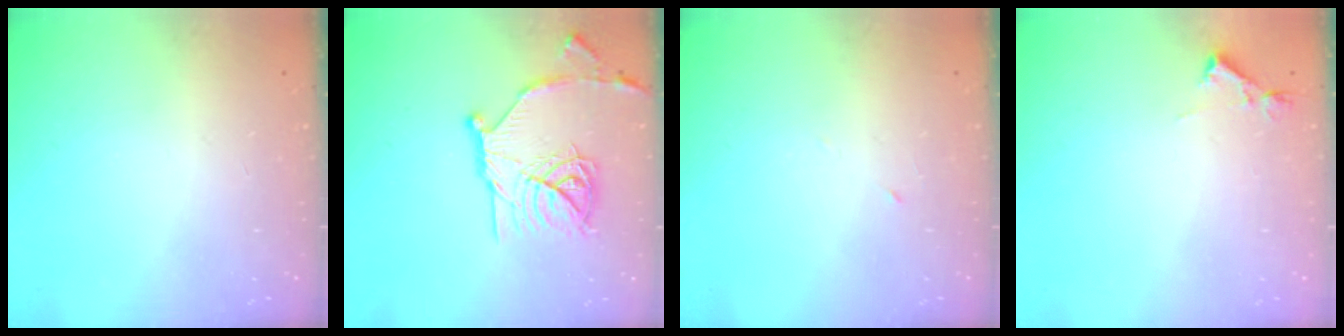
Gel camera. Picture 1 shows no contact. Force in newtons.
{"total": 19.6, "press": 19.5, "slide": 1.7}
{"total": 2.7, "press": 2.5, "slide": 1.0}
{"total": 3.4, "press": 3.3, "slide": 0.7}